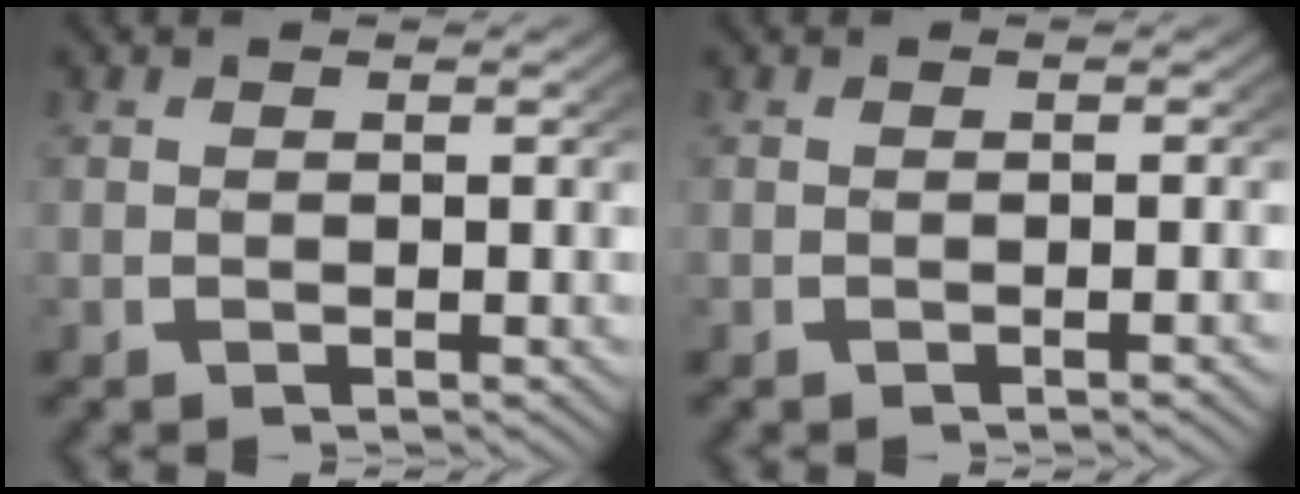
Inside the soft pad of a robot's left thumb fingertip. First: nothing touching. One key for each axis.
{"total": 0.7, "fx": -0.5, "fy": -0.2, "fz": 0.5, "tx": -0.008, "ty": 0.007, "tz": -0.008}